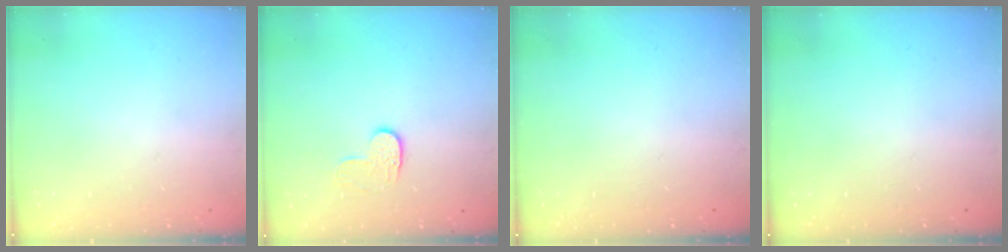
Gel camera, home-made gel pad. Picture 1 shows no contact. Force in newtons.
{"total": 4.1, "press": 4.1, "slide": 0.3}
{"total": 0.0}
{"total": 0.0}